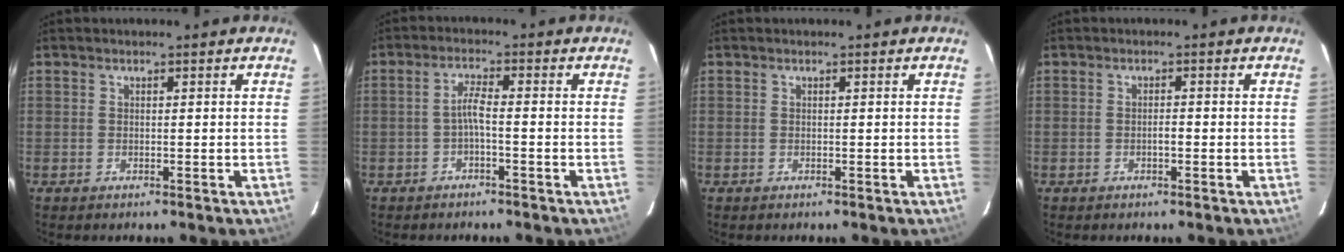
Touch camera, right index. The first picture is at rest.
{"total": 2.6, "force": [-1.1, 0.1, 2.4], "torque": [-0.051, 0.006, -0.024]}
{"total": 0.0}
{"total": 1.0, "force": [-0.5, 0.2, 0.8], "torque": [-0.014, 0.002, -0.009]}